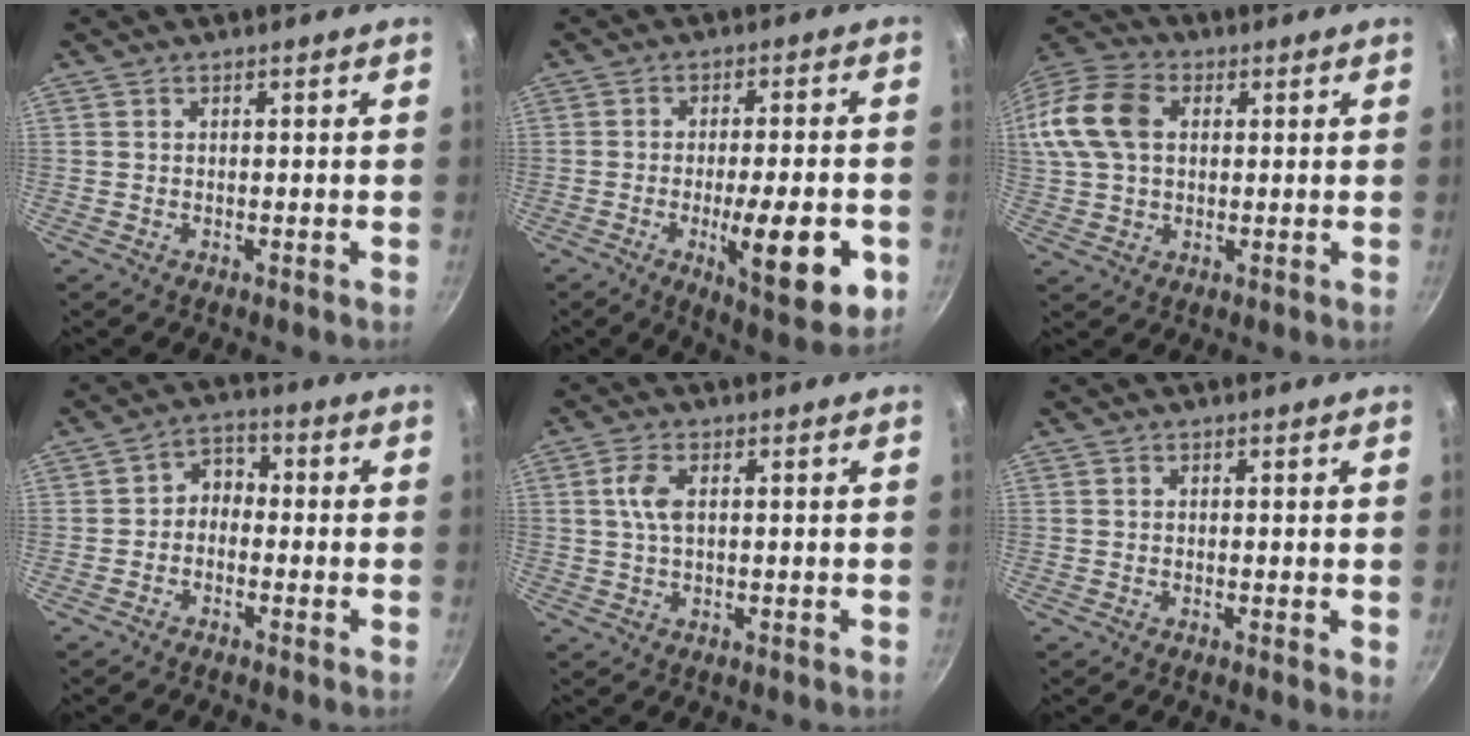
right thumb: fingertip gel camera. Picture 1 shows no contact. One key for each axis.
{"total": 15.3, "fx": -4.5, "fy": 4.2, "fz": 14.0, "tx": -0.183, "ty": 0.004, "tz": -0.060}
{"total": 16.7, "fx": 3.2, "fy": 12.0, "fz": 11.2, "tx": -0.242, "ty": 0.029, "tz": 0.048}
{"total": 4.0, "fx": -1.3, "fy": 3.1, "fz": 2.2, "tx": -0.016, "ty": 0.028, "tz": -0.032}
{"total": 4.1, "fx": 0.7, "fy": 2.0, "fz": 3.5, "tx": -0.074, "ty": 0.006, "tz": 0.013}
{"total": 1.0, "fx": 0.1, "fy": 0.4, "fz": 0.9, "tx": -0.012, "ty": -0.004, "tz": -0.003}